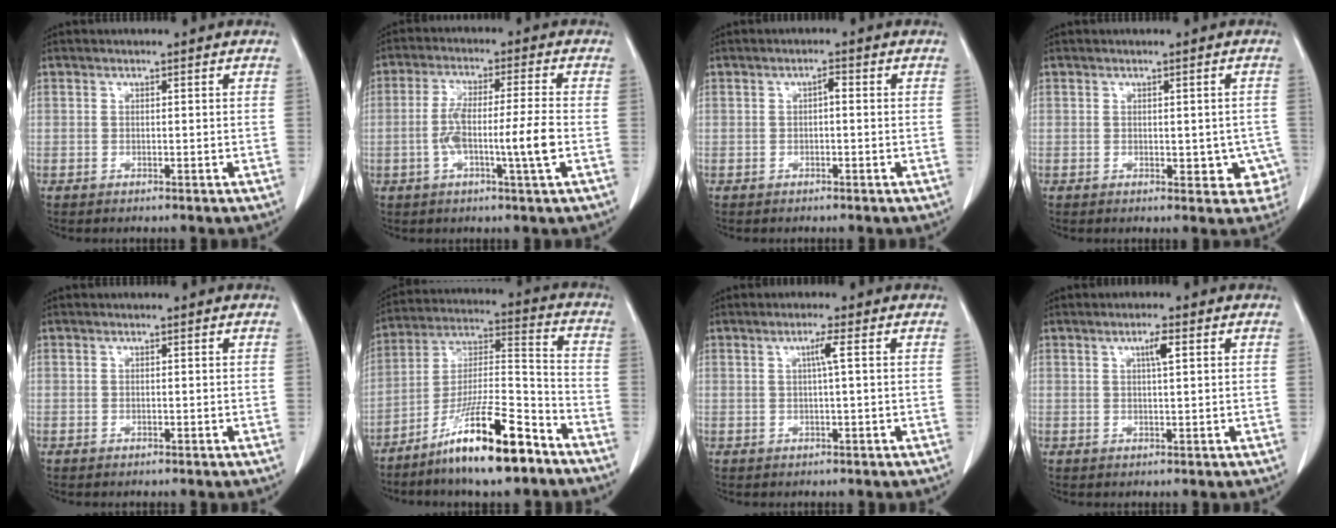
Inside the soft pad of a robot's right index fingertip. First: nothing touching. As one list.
[{"total": 8.9, "force": [-2.0, -0.1, 8.7], "torque": [-0.165, 0.003, -0.039]}, {"total": 1.3, "force": [0.1, 0.4, 1.2], "torque": [-0.019, 0.005, 0.001]}, {"total": 4.6, "force": [-0.7, 2.7, 3.6], "torque": [-0.016, 0.007, -0.002]}, {"total": 0.0}, {"total": 16.5, "force": [-11.2, 2.3, 12.0], "torque": [-0.224, -0.004, -0.198]}, {"total": 2.2, "force": [0.5, -0.5, 2.1], "torque": [-0.036, 0.001, 0.009]}, {"total": 2.5, "force": [1.0, 0.2, 2.3], "torque": [-0.038, 0.001, 0.016]}]